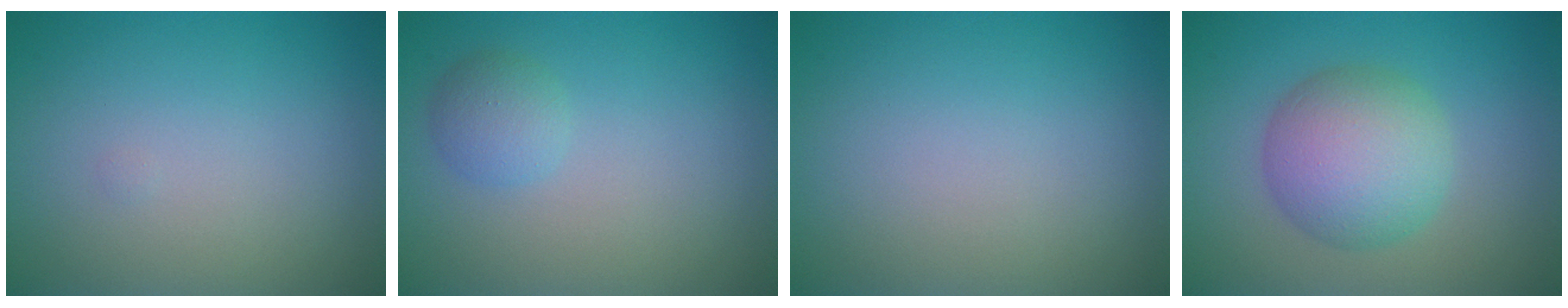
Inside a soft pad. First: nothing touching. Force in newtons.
{"total": 1.8, "press": 1.8, "slide": 0.1}
{"total": 0.0}
{"total": 6.3, "press": 6.3, "slide": 0.1}